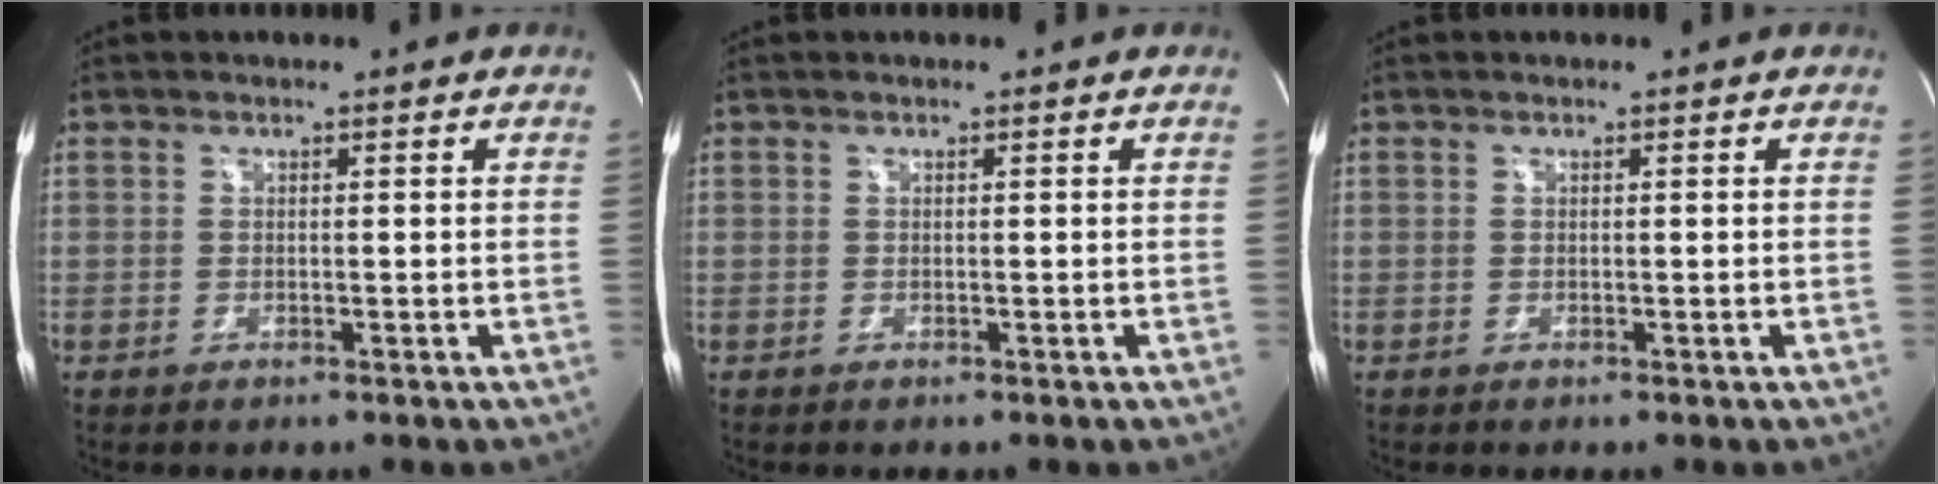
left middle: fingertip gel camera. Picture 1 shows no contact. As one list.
[{"total": 0.0}, {"total": 0.0}]